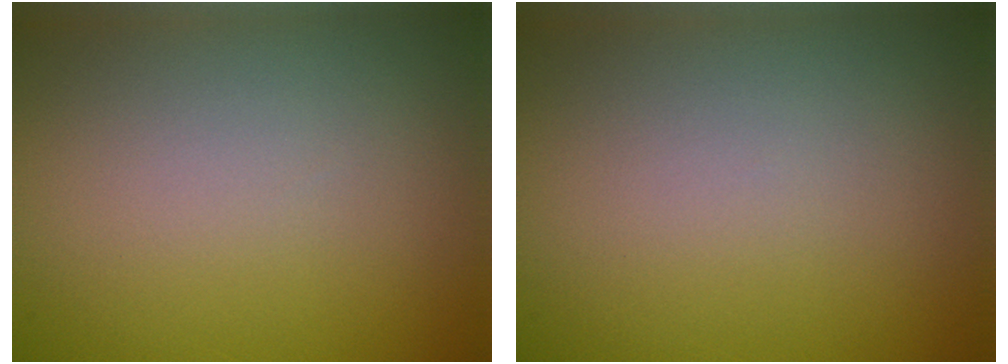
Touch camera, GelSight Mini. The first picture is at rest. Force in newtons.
{"total": 0.0}